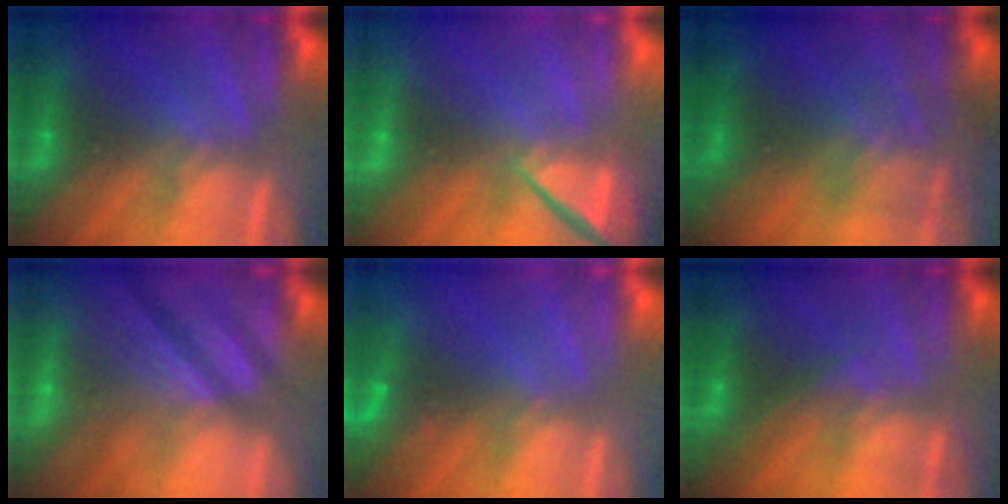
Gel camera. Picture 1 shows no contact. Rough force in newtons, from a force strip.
{"total": 4.6}
{"total": 1.5}
{"total": 7.8}
{"total": 3.5}
{"total": 2.1}